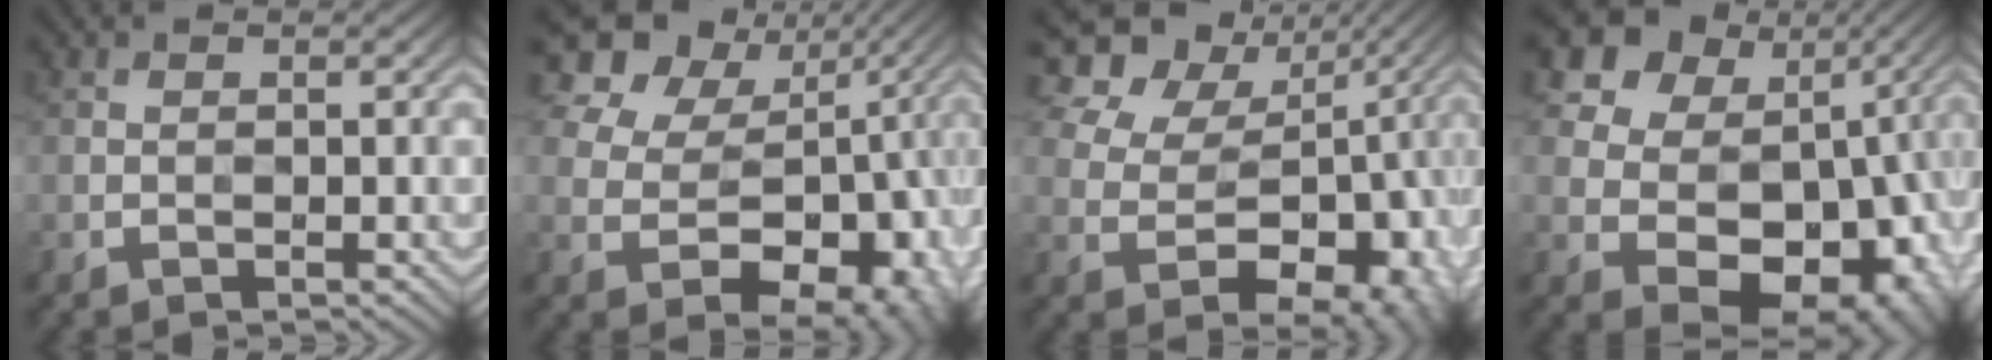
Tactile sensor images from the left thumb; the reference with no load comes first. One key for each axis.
{"total": 15.5, "fx": 1.9, "fy": 12.5, "fz": 8.9, "tx": -0.164, "ty": 0.021, "tz": 0.061}
{"total": 13.8, "fx": 1.6, "fy": 10.9, "fz": 8.3, "tx": -0.153, "ty": 0.030, "tz": 0.048}
{"total": 17.1, "fx": 2.8, "fy": 14.1, "fz": 9.2, "tx": -0.152, "ty": 0.007, "tz": 0.075}